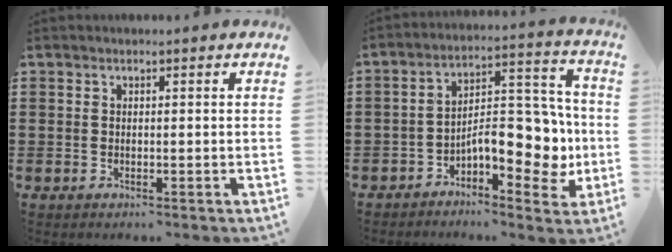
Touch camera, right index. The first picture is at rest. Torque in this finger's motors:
{"motor_torque": [1.35, -0.79, 0.31, 0.14]}